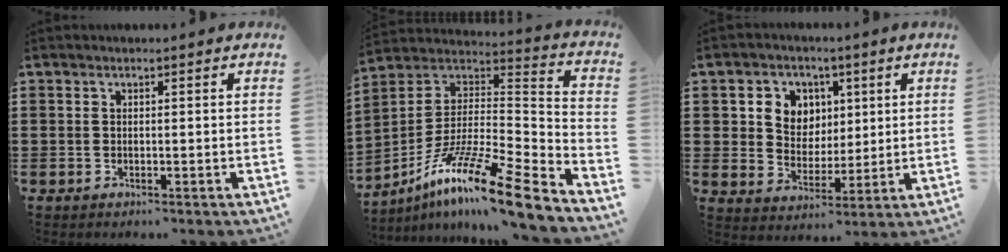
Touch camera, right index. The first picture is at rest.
{"total": 14.7, "force": [-10.1, 1.6, 10.5], "torque": [-0.196, 0.011, -0.187]}
{"total": 6.4, "force": [2.0, 5.9, 1.5], "torque": [-0.045, 0.012, 0.032]}